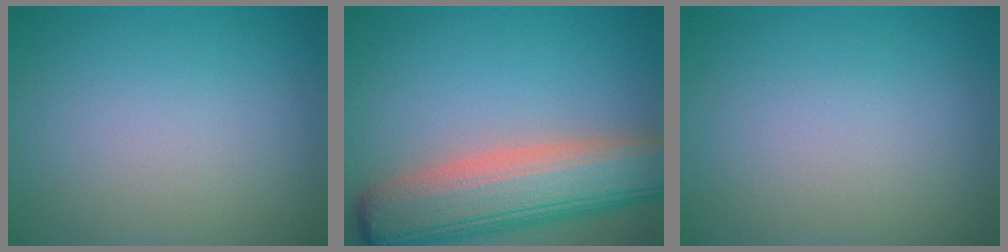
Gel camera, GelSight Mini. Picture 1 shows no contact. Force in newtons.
{"total": 9.7, "press": 9.7, "slide": 1.0}
{"total": 0.0}